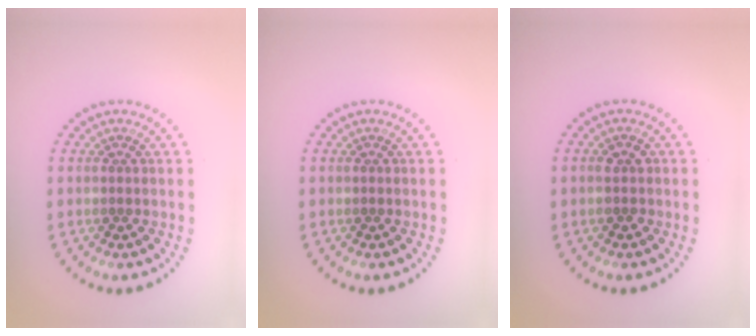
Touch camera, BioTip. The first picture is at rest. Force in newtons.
{"total": 0.0}
{"total": 1.4, "press": 1.4, "slide": 0.4}